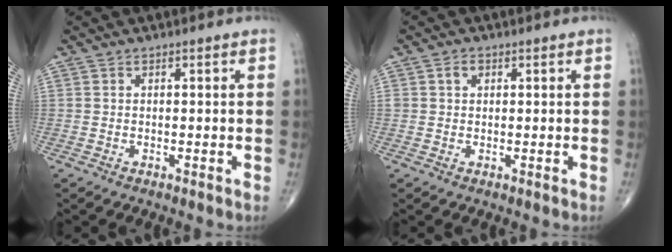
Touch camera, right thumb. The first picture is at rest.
{"total": 1.8, "force": [0.6, 1.4, 1.0], "torque": [-0.012, 0.003, 0.010]}